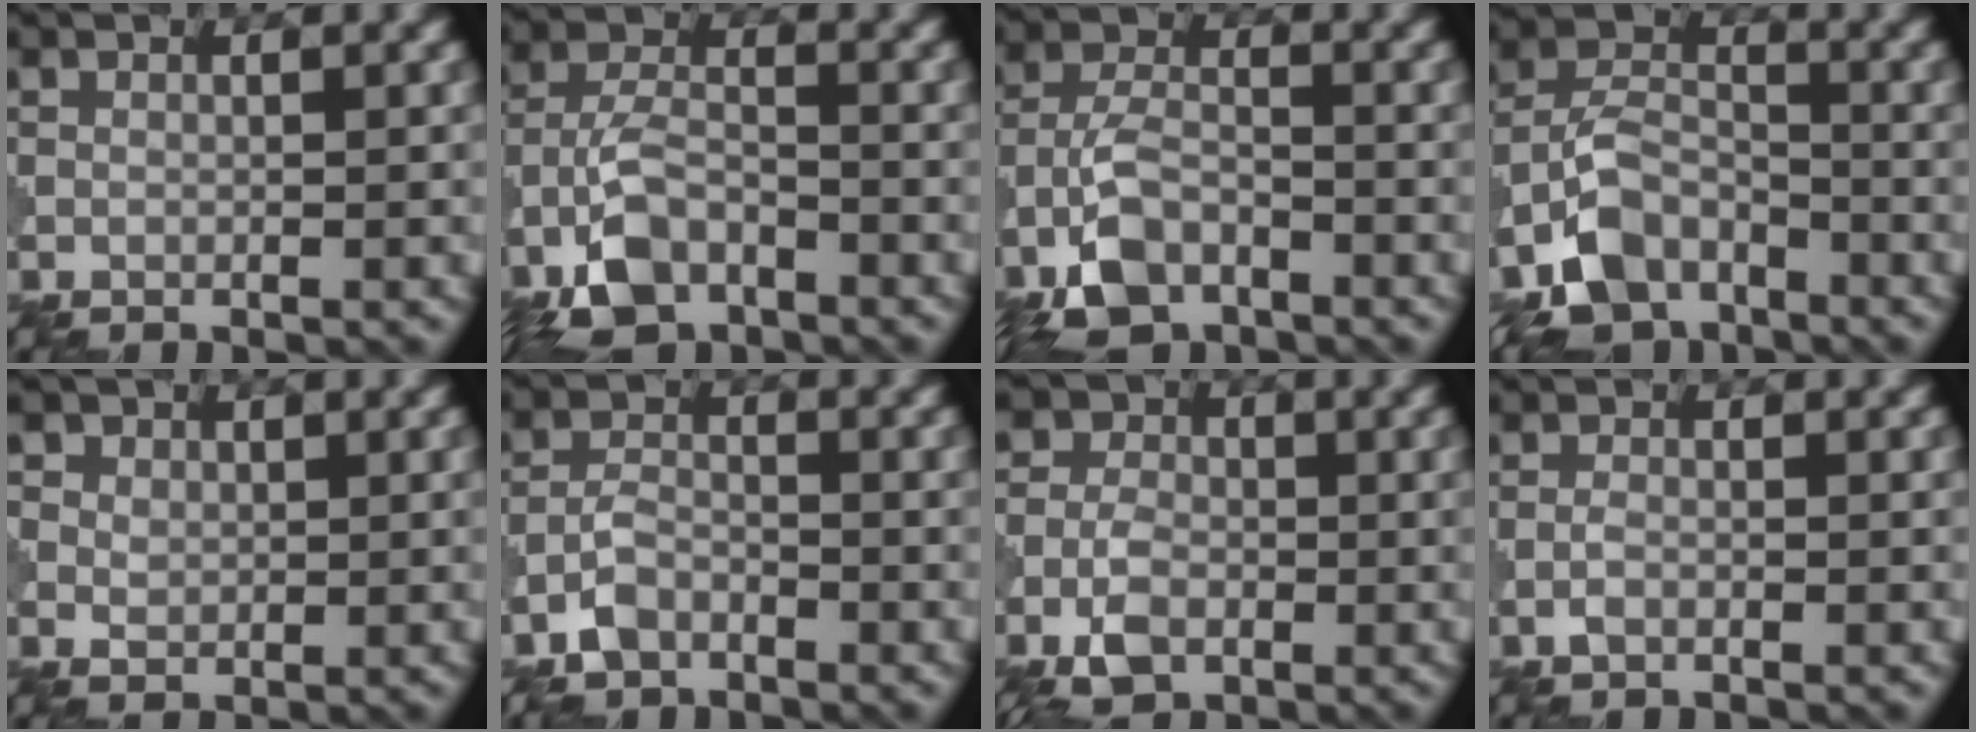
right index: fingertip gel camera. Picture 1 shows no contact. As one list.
[{"total": 6.6, "force": [-4.1, 3.0, 4.2], "torque": [-0.083, 0.003, -0.090]}, {"total": 6.3, "force": [-3.8, 2.9, 4.1], "torque": [-0.081, 0.001, -0.085]}, {"total": 7.8, "force": [-5.1, 4.3, 4.1], "torque": [-0.082, 0.005, -0.106]}, {"total": 4.4, "force": [1.7, 3.6, 1.9], "torque": [-0.034, 0.016, 0.014]}, {"total": 2.9, "force": [-2.1, 1.5, 1.4], "torque": [-0.026, 0.004, -0.052]}, {"total": 5.5, "force": [-1.7, 4.0, 3.4], "torque": [-0.044, -0.004, -0.038]}, {"total": 1.0, "force": [-0.6, 0.4, 0.7], "torque": [-0.015, 0.002, -0.015]}]